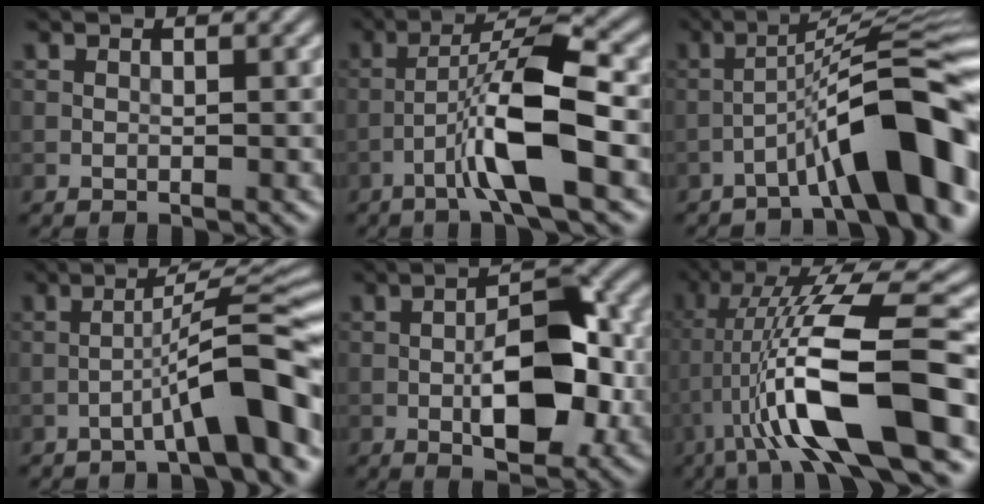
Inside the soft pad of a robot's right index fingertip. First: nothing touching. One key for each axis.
{"total": 7.5, "fx": -2.8, "fy": 0.8, "fz": 6.9, "tx": -0.122, "ty": 0.022, "tz": -0.054}
{"total": 10.0, "fx": -5.0, "fy": 1.5, "fz": 8.5, "tx": -0.122, "ty": 0.034, "tz": -0.078}
{"total": 7.2, "fx": -3.5, "fy": 0.6, "fz": 6.3, "tx": -0.095, "ty": 0.032, "tz": -0.058}
{"total": 8.0, "fx": -1.5, "fy": 3.6, "fz": 7.0, "tx": -0.110, "ty": 0.007, "tz": -0.024}
{"total": 12.3, "fx": -3.3, "fy": 2.3, "fz": 11.6, "tx": -0.207, "ty": 0.022, "tz": -0.056}